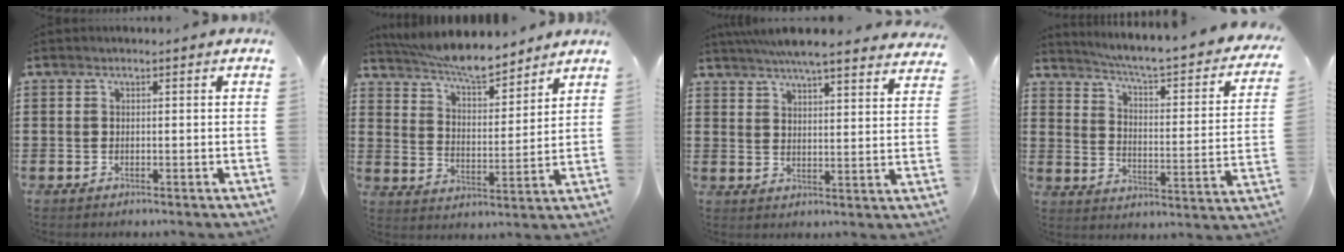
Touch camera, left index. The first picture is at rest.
{"total": 7.1, "force": [6.6, 0.6, 2.5], "torque": [-0.075, -0.030, 0.118]}
{"total": 6.2, "force": [5.8, 0.1, 2.3], "torque": [-0.065, -0.023, 0.104]}
{"total": 4.2, "force": [3.6, -0.7, 2.0], "torque": [-0.060, -0.040, 0.048]}